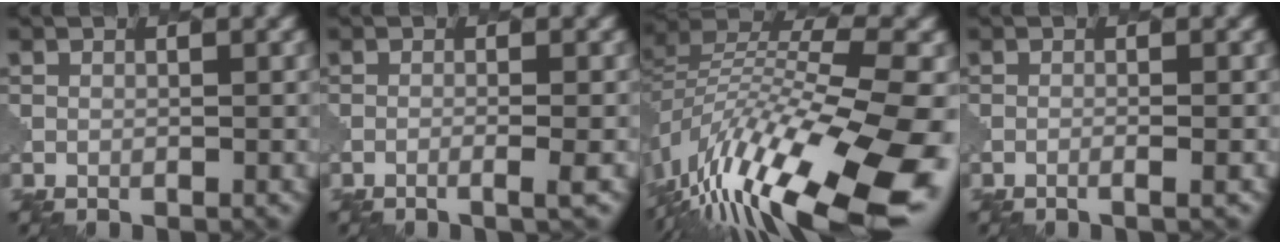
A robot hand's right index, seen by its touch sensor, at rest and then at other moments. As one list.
[{"total": 1.6, "force": [-0.8, 0.3, 1.4], "torque": [-0.011, -0.001, -0.023]}, {"total": 16.8, "force": [-9.3, 5.1, 13.0], "torque": [-0.257, 0.008, -0.155]}, {"total": 1.1, "force": [-0.5, 0.3, 1.0], "torque": [-0.006, 0.002, -0.016]}]